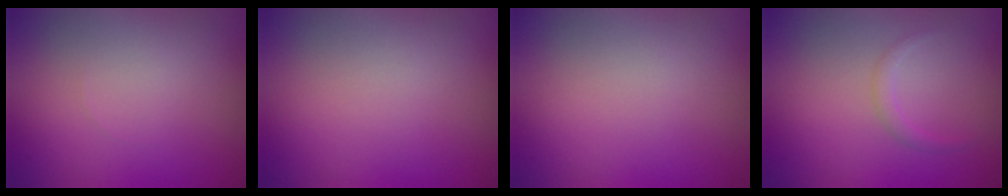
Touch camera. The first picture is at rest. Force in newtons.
{"total": 0.0}
{"total": 0.0}
{"total": 0.9, "press": 0.9, "slide": 0.1}